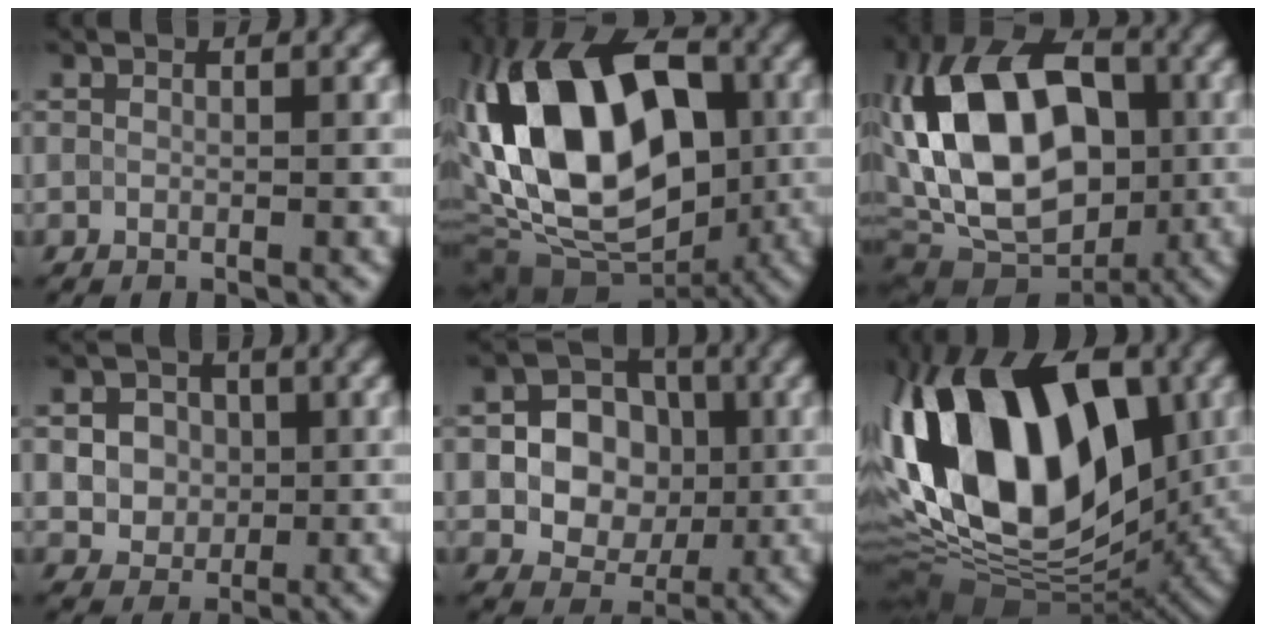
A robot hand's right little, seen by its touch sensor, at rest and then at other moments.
{"total": 17.5, "force": [0.2, 11.0, 13.6], "torque": [-0.242, 0.041, -0.029]}
{"total": 16.1, "force": [1.1, 10.9, 11.8], "torque": [-0.212, 0.024, 0.012]}
{"total": 5.3, "force": [1.1, 4.6, 2.5], "torque": [-0.043, 0.021, 0.011]}
{"total": 7.1, "force": [0.1, 6.0, 3.8], "torque": [-0.043, 0.017, -0.007]}
{"total": 17.7, "force": [2.4, 10.8, 13.7], "torque": [-0.263, 0.027, 0.022]}